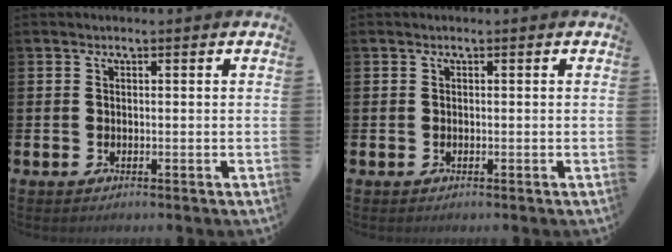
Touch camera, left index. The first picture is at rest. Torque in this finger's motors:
{"motor_torque": [-0.15, -0.10, -0.09, 0.00]}